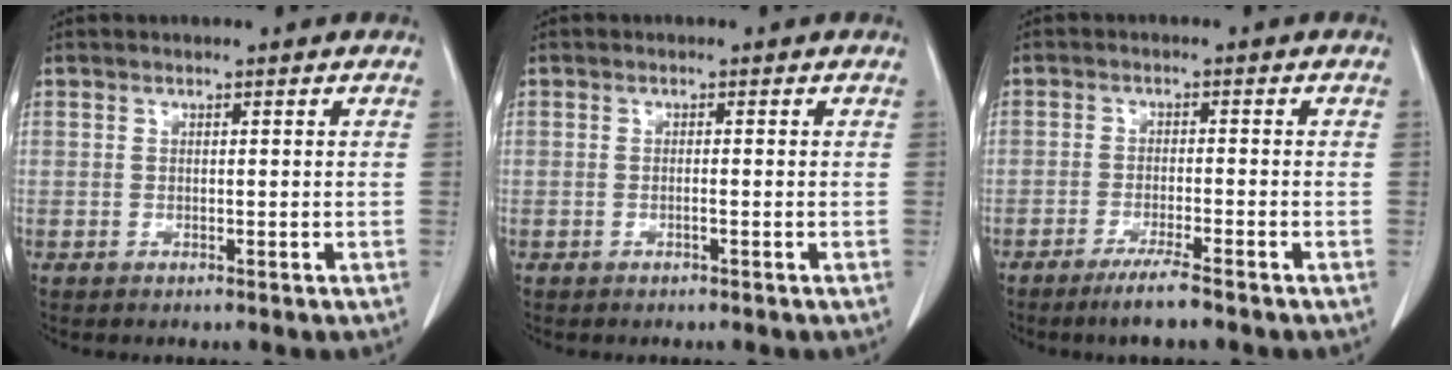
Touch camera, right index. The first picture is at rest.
{"total": 0.6, "force": [-0.3, -0.1, 0.5], "torque": [-0.009, 0.001, -0.005]}
{"total": 4.5, "force": [-3.4, -0.2, 2.9], "torque": [-0.055, -0.011, -0.061]}